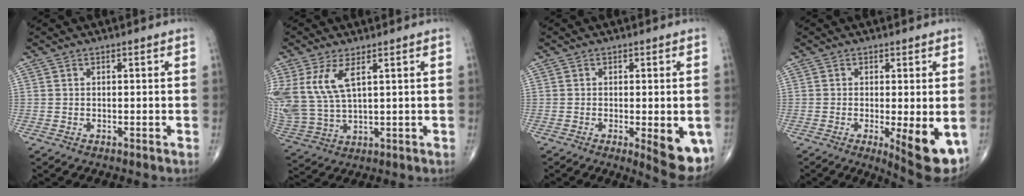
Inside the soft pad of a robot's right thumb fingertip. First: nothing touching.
{"total": 11.0, "force": [4.2, 4.9, 9.0], "torque": [-0.214, -0.012, 0.099]}
{"total": 8.8, "force": [-2.6, 2.7, 8.0], "torque": [-0.089, -0.017, -0.031]}
{"total": 9.6, "force": [-2.7, 2.5, 8.8], "torque": [-0.113, -0.023, -0.035]}